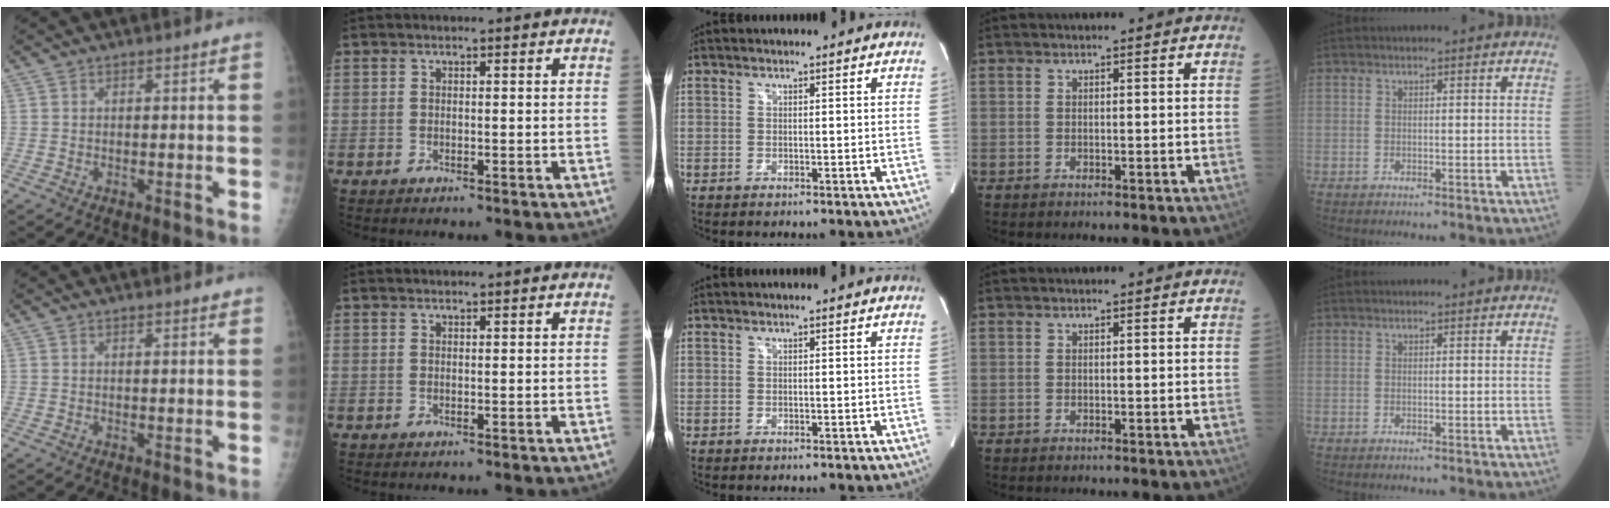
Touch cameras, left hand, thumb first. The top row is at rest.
{"thumb": {"total": 2.4, "force": [2.2, 0.5, 0.8], "torque": [-0.002, -0.004, 0.024]}, "index": {"total": 1.2, "force": [1.2, -0.1, 0.2], "torque": [-0.002, 0.015, 0.020]}}